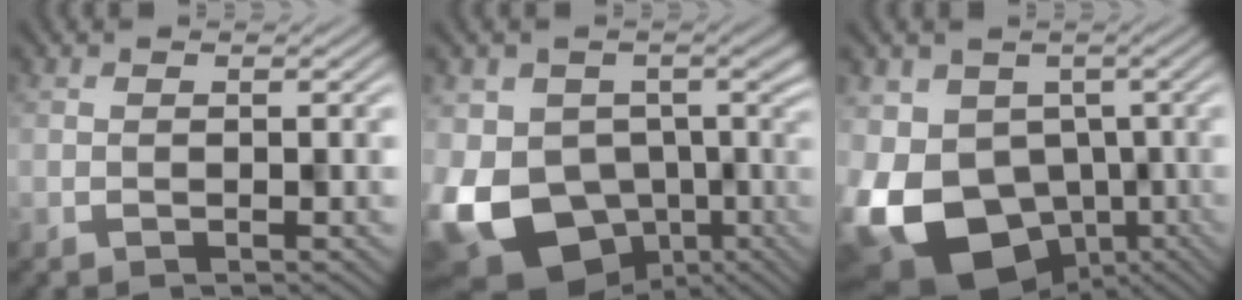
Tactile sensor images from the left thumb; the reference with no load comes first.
{"total": 13.7, "force": [-4.5, 11.1, 6.7], "torque": [-0.156, -0.033, -0.070]}
{"total": 14.3, "force": [-5.7, 10.4, 8.1], "torque": [-0.168, -0.026, -0.079]}